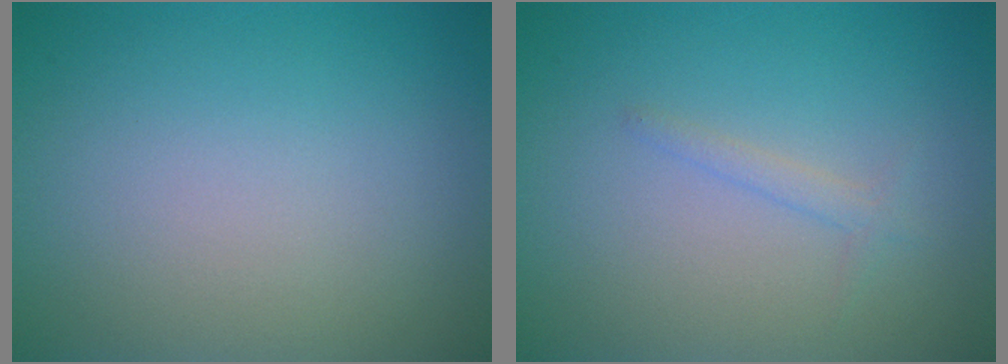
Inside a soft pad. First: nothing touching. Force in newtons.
{"total": 1.0, "press": 1.0, "slide": 0.0}